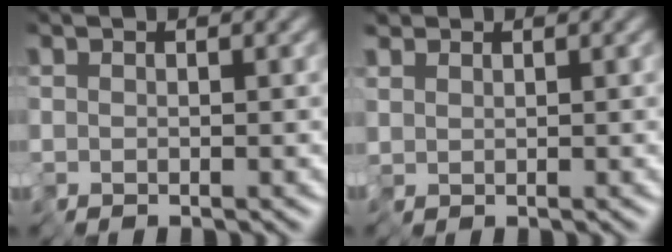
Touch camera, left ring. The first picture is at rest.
{"total": 1.2, "force": [0.9, 0.9, -0.2], "torque": [0.001, 0.006, 0.021]}